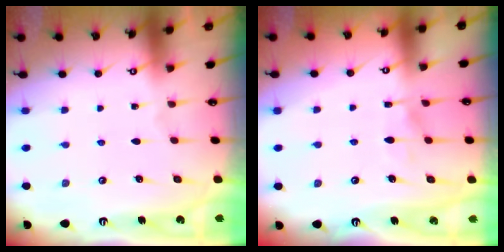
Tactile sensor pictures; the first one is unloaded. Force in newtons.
{"total": 5.8, "press": 5.8, "slide": 0.5}